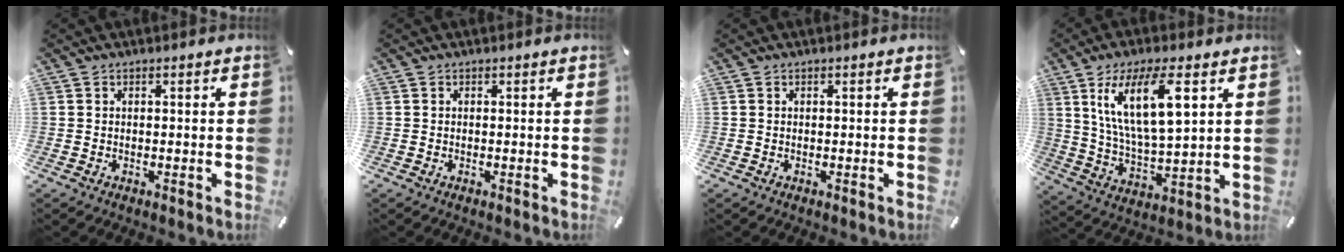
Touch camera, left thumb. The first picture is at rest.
{"total": 0.0}
{"total": 0.0}
{"total": 15.6, "force": [7.7, 5.4, 12.5], "torque": [-0.261, -0.012, 0.126]}